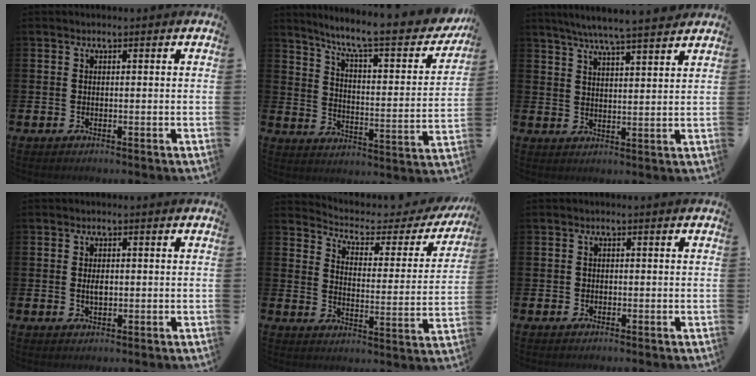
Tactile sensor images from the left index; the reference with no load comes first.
{"total": 8.8, "force": [7.0, 1.4, 5.1], "torque": [-0.112, -0.050, 0.107]}
{"total": 6.5, "force": [6.1, -0.2, 2.3], "torque": [-0.059, -0.030, 0.106]}
{"total": 1.8, "force": [0.2, 1.0, 1.5], "torque": [-0.019, 0.002, -0.001]}
{"total": 4.3, "force": [3.6, 1.8, 1.4], "torque": [-0.055, -0.028, 0.053]}
{"total": 0.7, "force": [-0.1, 0.7, 0.2], "torque": [-0.002, 0.004, -0.004]}